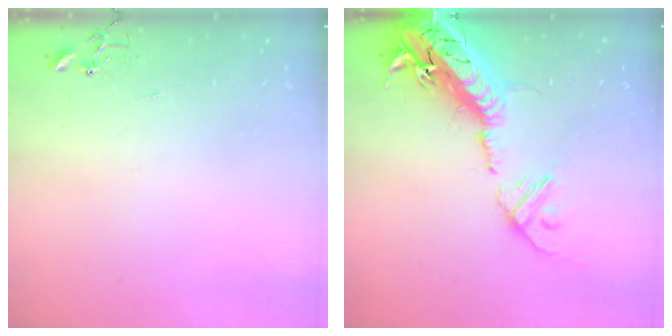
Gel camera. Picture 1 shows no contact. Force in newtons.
{"total": 23.7, "press": 23.1, "slide": 5.3}